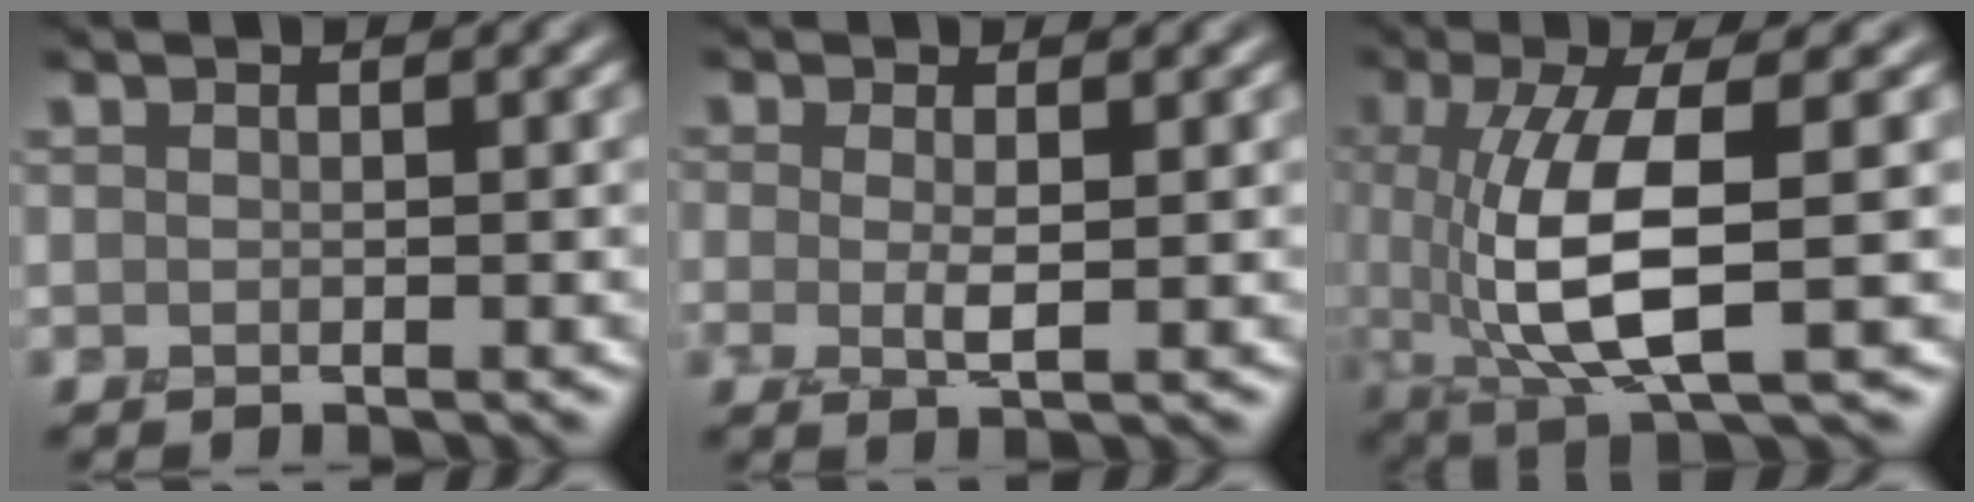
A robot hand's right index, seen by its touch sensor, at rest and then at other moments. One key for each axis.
{"total": 1.6, "fx": -0.2, "fy": 0.2, "fz": 1.6, "tx": -0.037, "ty": -0.008, "tz": -0.003}
{"total": 7.7, "fx": -0.2, "fy": 2.2, "fz": 7.4, "tx": -0.139, "ty": -0.009, "tz": 0.007}